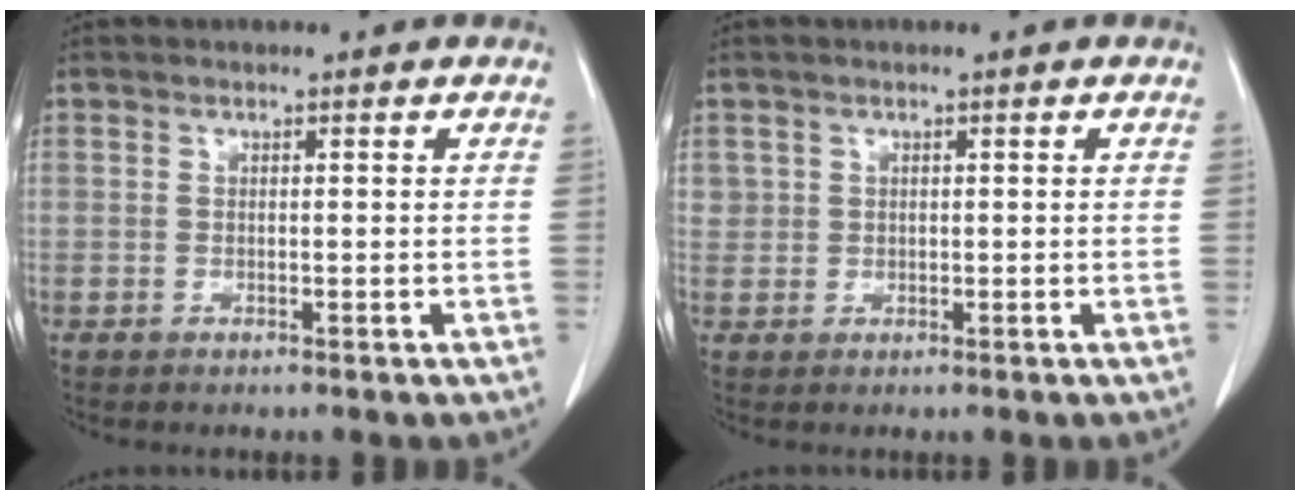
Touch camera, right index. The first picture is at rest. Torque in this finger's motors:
{"motor_torque": [-0.09, 0.05, 0.04, 0.01]}